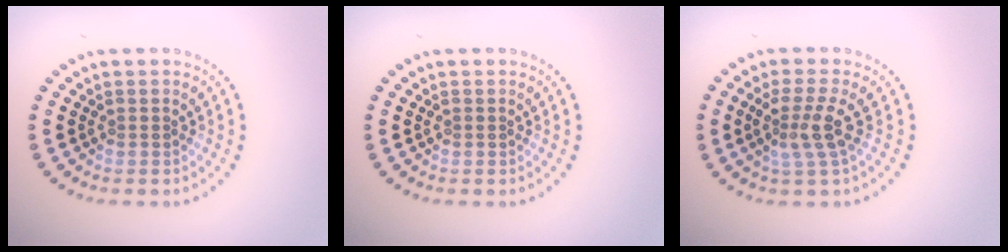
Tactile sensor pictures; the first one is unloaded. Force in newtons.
{"total": 0.0}
{"total": 3.0, "press": 2.4, "slide": 1.9}